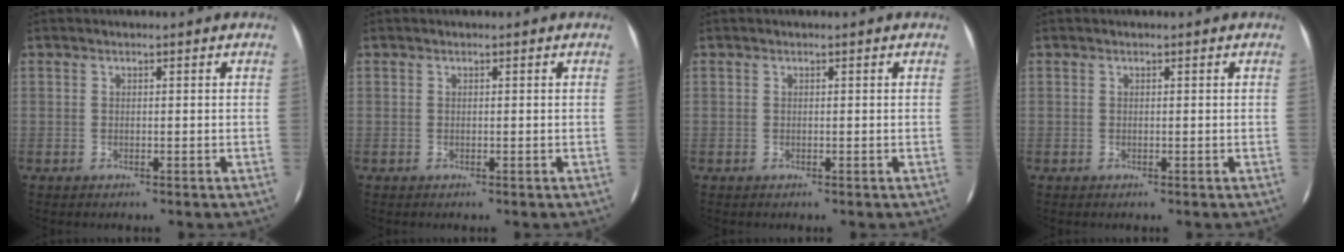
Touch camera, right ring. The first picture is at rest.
{"total": 0.0}
{"total": 0.0}
{"total": 0.0}